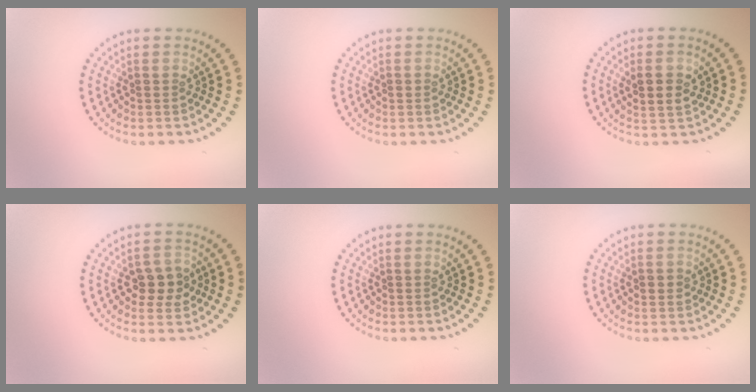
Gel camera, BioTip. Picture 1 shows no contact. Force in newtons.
{"total": 0.5, "press": 0.5, "slide": 0.2}
{"total": 2.6, "press": 2.5, "slide": 0.7}
{"total": 3.0, "press": 3.0, "slide": 0.4}
{"total": 0.0}
{"total": 1.6, "press": 1.6, "slide": 0.2}